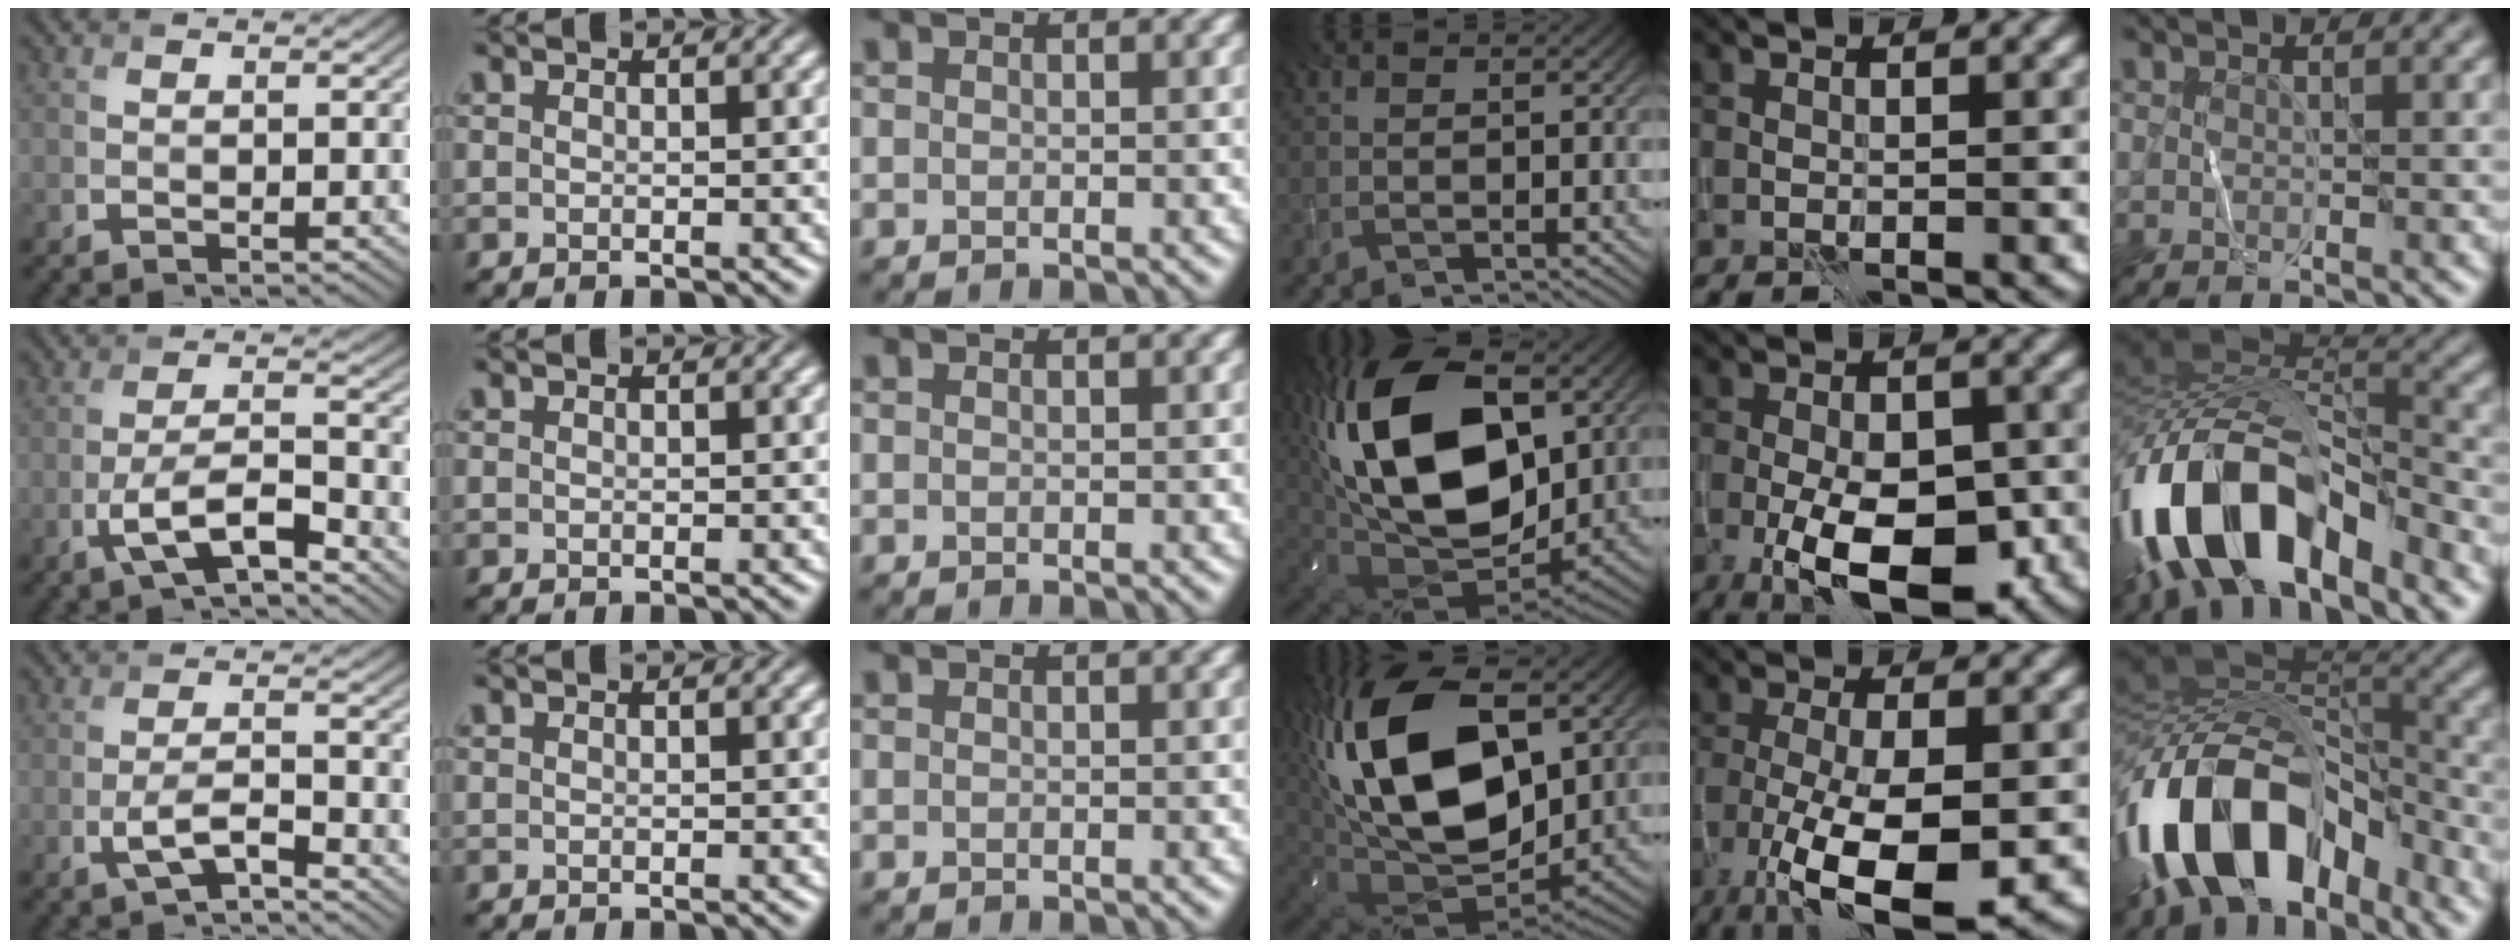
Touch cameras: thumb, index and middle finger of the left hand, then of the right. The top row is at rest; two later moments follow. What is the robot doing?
{"motion": "wipe", "object": "whiteboard"}